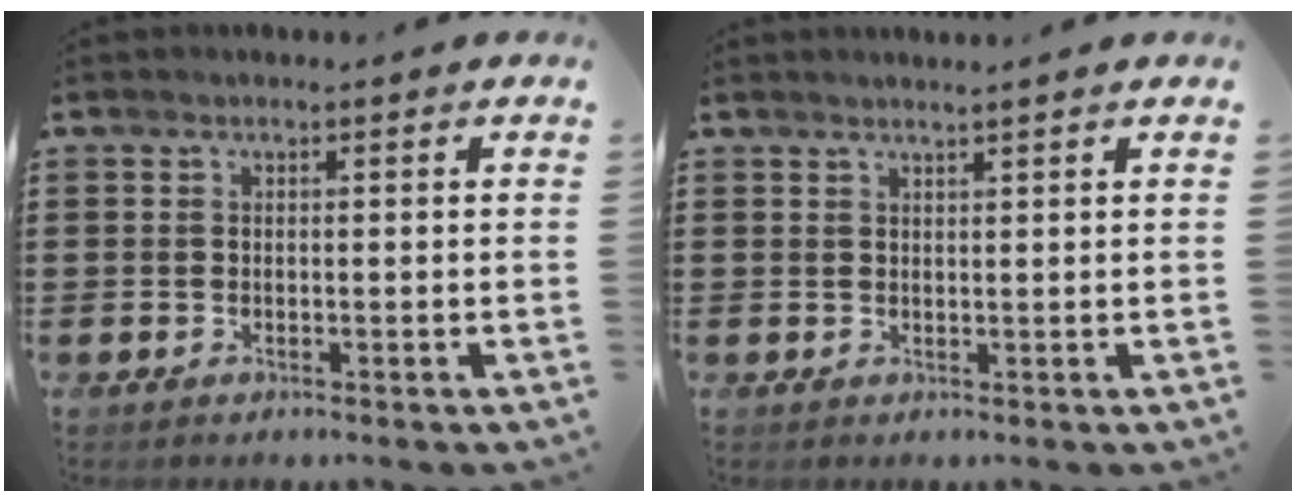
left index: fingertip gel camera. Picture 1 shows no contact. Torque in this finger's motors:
{"motor_torque": [-0.34, 0.02, 0.01, -0.01]}